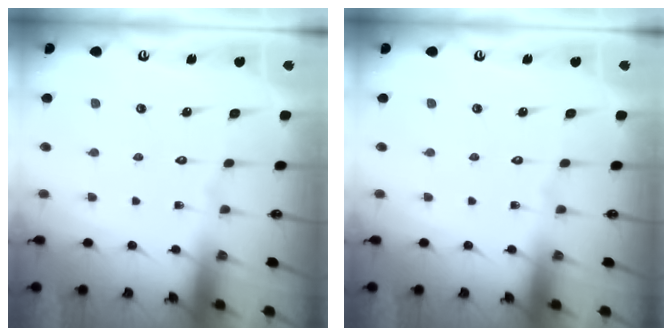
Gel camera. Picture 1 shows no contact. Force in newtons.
{"total": 0.0}